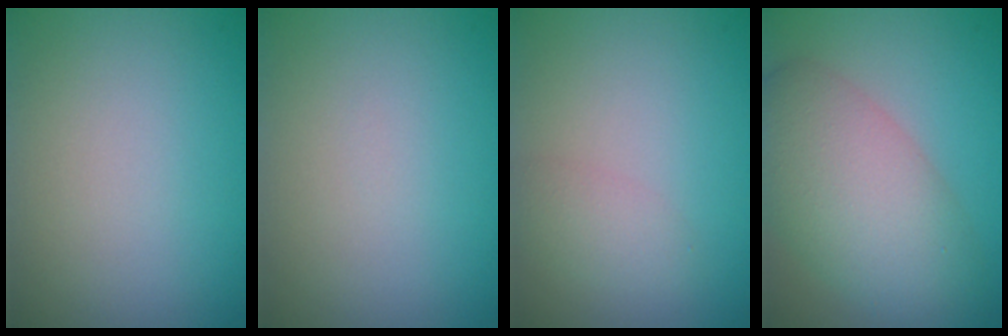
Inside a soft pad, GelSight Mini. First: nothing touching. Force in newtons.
{"total": 0.0}
{"total": 1.7, "press": 1.7, "slide": 0.0}
{"total": 7.9, "press": 7.9, "slide": 0.4}